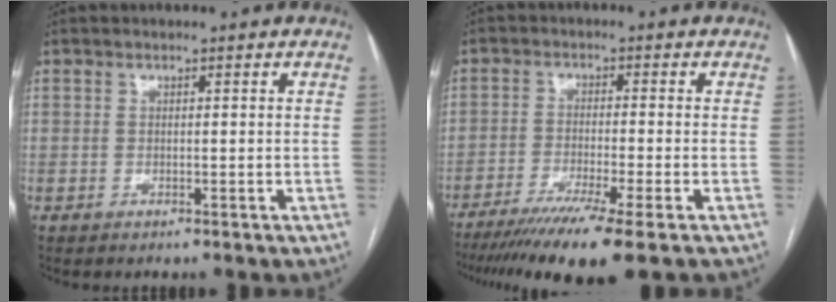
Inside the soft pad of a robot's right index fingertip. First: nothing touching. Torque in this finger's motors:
{"motor_torque": [1.12, -1.02, 0.93, 0.21]}